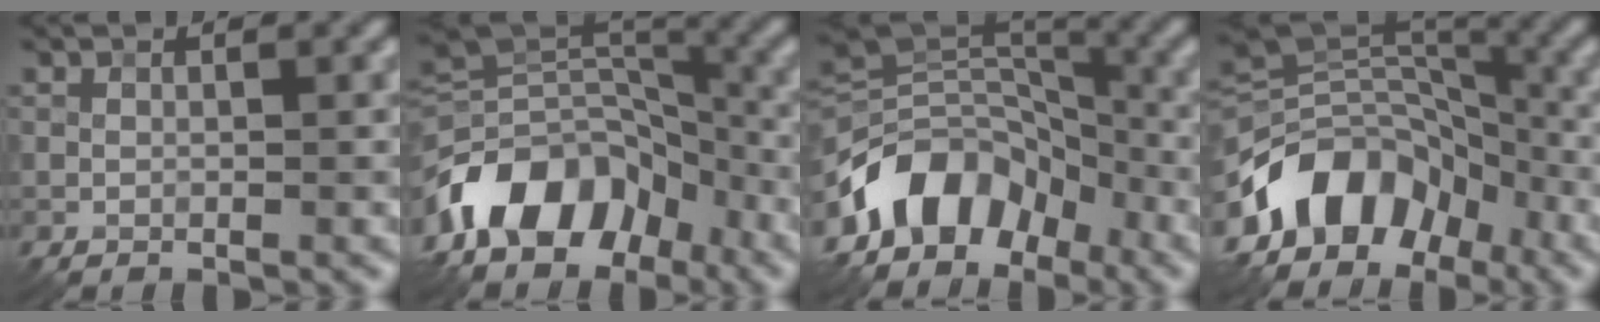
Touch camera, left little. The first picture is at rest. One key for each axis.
{"total": 10.8, "fx": -6.0, "fy": 7.1, "fz": 5.6, "tx": -0.086, "ty": 0.014, "tz": -0.120}
{"total": 9.9, "fx": -5.7, "fy": 6.5, "fz": 4.8, "tx": -0.065, "ty": 0.006, "tz": -0.115}
{"total": 11.0, "fx": -6.1, "fy": 7.2, "fz": 5.8, "tx": -0.090, "ty": 0.016, "tz": -0.124}